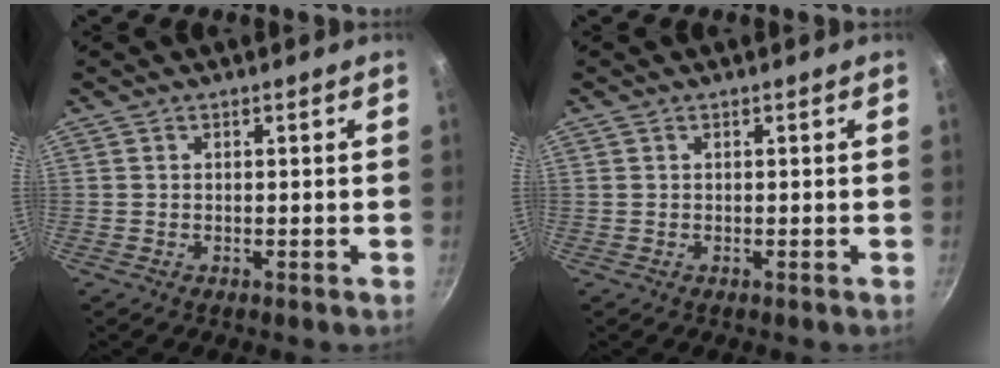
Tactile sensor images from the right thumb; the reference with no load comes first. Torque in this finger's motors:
{"motor_torque": [-0.22, -0.39, -0.09, 0.01, -0.01]}